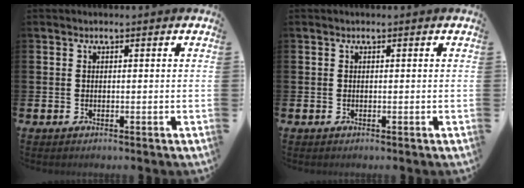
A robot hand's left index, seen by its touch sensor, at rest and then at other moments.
{"total": 0.0}